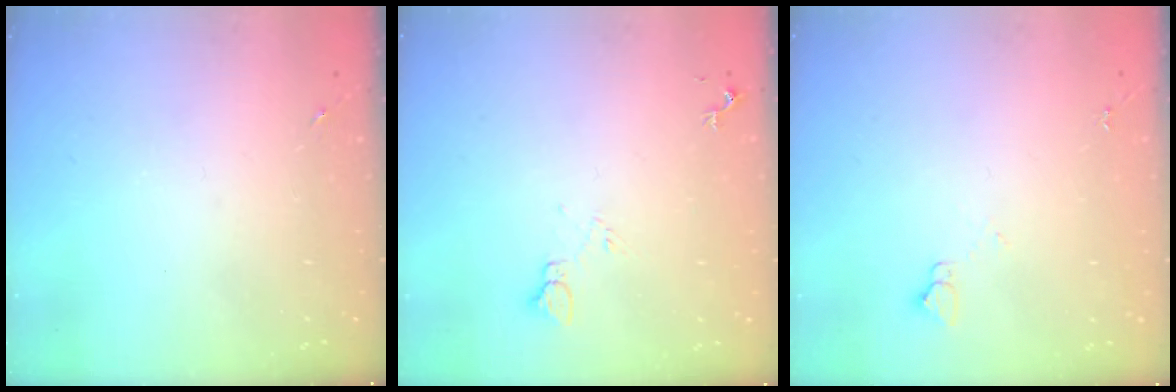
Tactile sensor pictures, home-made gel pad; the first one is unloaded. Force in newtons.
{"total": 4.6, "press": 4.6, "slide": 0.6}
{"total": 3.1, "press": 3.0, "slide": 0.3}